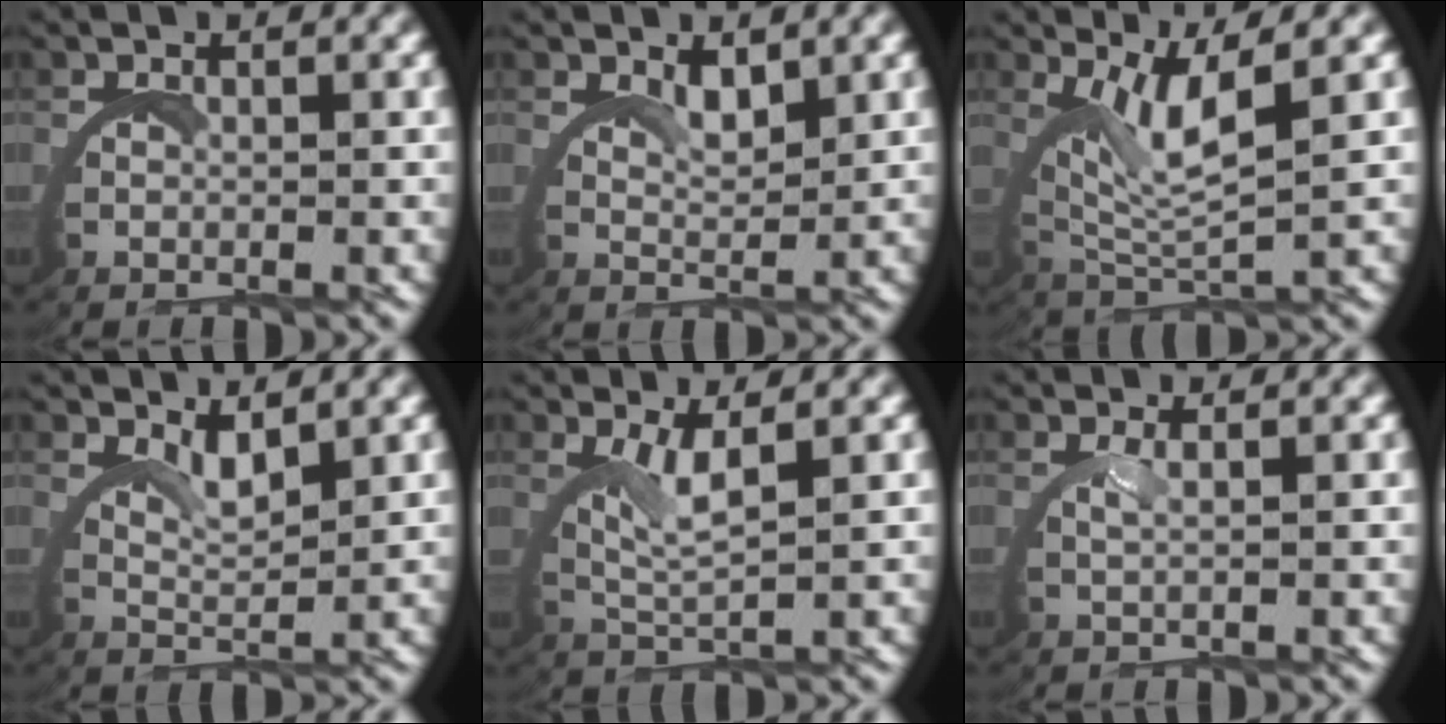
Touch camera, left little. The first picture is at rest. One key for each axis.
{"total": 2.1, "fx": 2.0, "fy": -0.5, "fz": 0.7, "tx": -0.013, "ty": -0.011, "tz": 0.035}
{"total": 5.2, "fx": 2.8, "fy": 0.9, "fz": 4.3, "tx": -0.094, "ty": -0.006, "tz": 0.054}
{"total": 2.5, "fx": 2.2, "fy": -0.4, "fz": 1.0, "tx": -0.025, "ty": -0.012, "tz": 0.041}
{"total": 3.0, "fx": 1.7, "fy": -0.1, "fz": 2.4, "tx": -0.055, "ty": -0.010, "tz": 0.035}
{"total": 1.4, "fx": 0.7, "fy": -1.0, "fz": 0.6, "tx": -0.013, "ty": -0.001, "tz": 0.016}